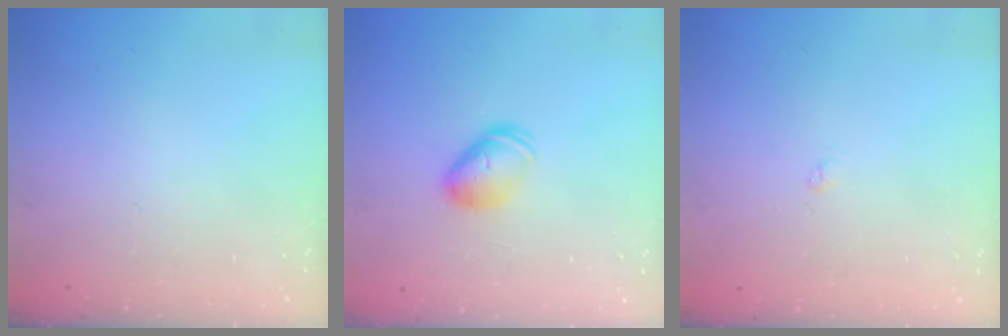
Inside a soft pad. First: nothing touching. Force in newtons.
{"total": 8.3, "press": 8.3, "slide": 0.8}
{"total": 1.9, "press": 1.9, "slide": 0.3}